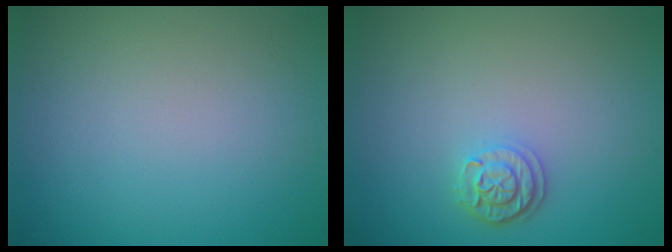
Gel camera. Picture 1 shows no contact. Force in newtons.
{"total": 2.2, "press": 1.9, "slide": 1.1}